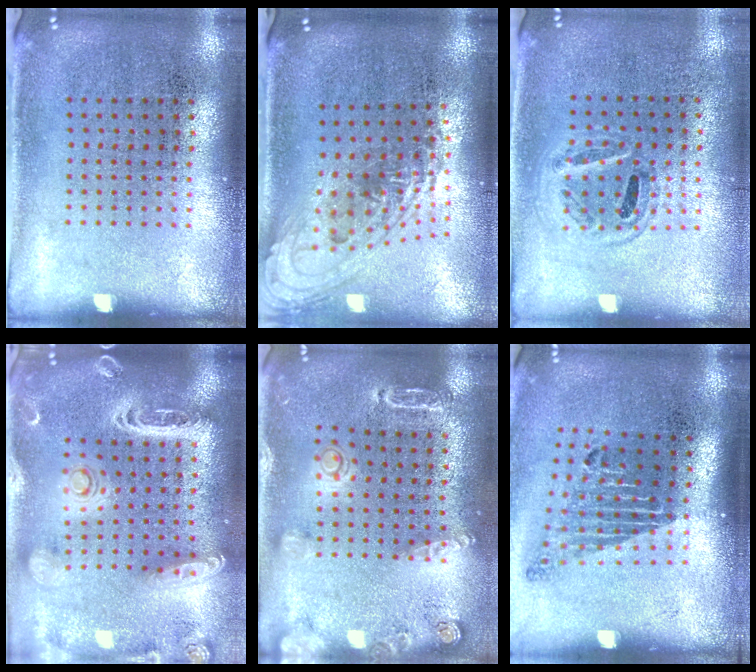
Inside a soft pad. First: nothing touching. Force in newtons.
{"total": 1.5, "press": 1.2, "slide": 0.9}
{"total": 0.9, "press": 0.9, "slide": 0.2}
{"total": 3.0, "press": 2.5, "slide": 1.6}
{"total": 1.8, "press": 1.8, "slide": 0.1}
{"total": 1.8, "press": 1.3, "slide": 1.3}